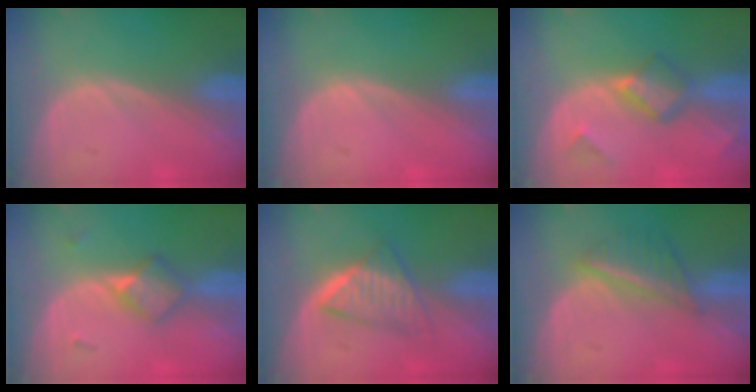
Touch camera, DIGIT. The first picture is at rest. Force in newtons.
{"total": 0.0}
{"total": 5.6, "press": 4.9, "slide": 2.7}
{"total": 4.8, "press": 4.2, "slide": 2.2}
{"total": 6.4, "press": 5.4, "slide": 3.4}
{"total": 5.6, "press": 5.2, "slide": 2.1}